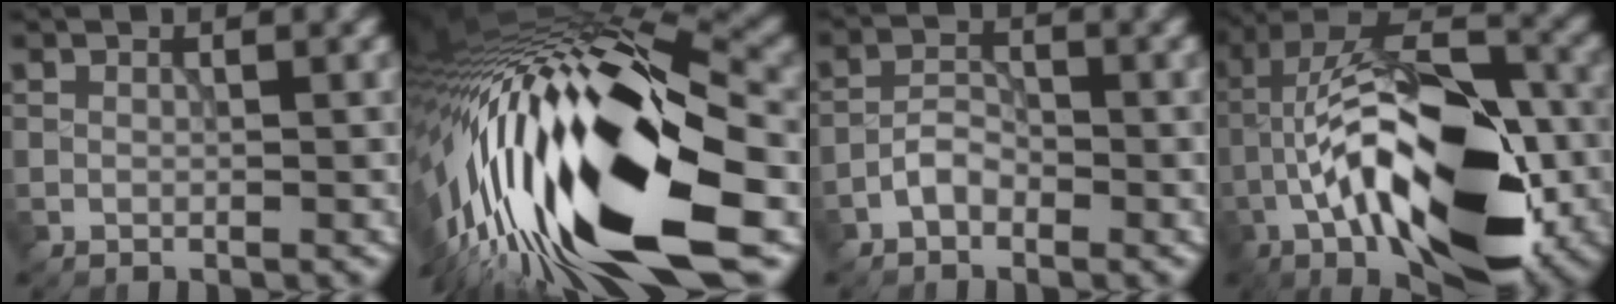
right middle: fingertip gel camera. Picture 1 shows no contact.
{"total": 19.6, "force": [-4.8, 6.7, 17.8], "torque": [-0.316, -0.016, -0.091]}
{"total": 2.1, "force": [-1.4, 1.1, 1.2], "torque": [-0.017, 0.008, -0.031]}
{"total": 14.5, "force": [-4.1, 6.2, 12.4], "torque": [-0.199, 0.027, -0.076]}